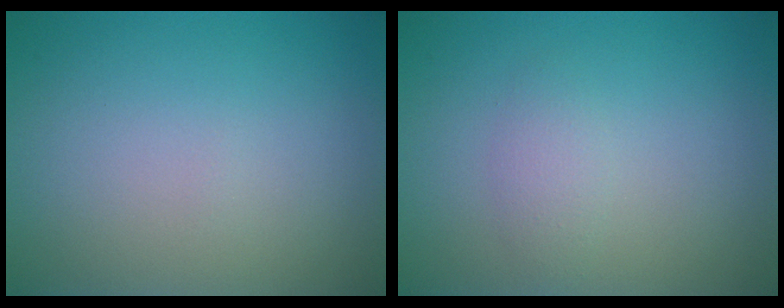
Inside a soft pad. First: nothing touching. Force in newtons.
{"total": 1.4, "press": 1.4, "slide": 0.1}